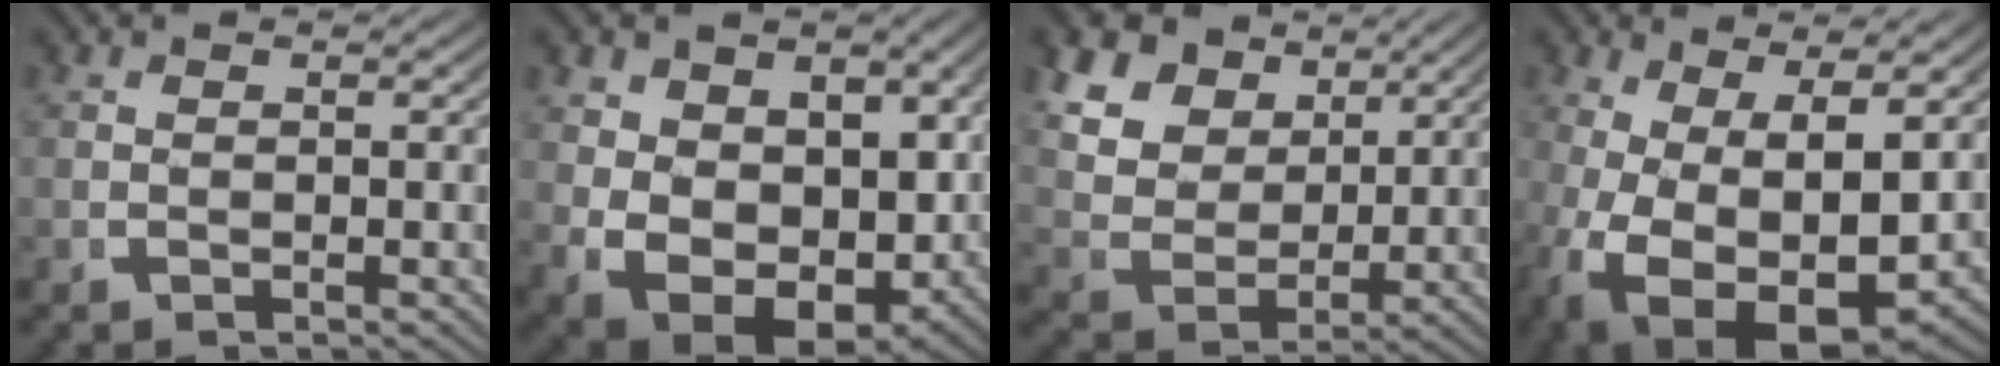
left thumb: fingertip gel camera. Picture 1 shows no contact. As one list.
[{"total": 11.6, "force": [-1.9, 8.3, 7.8], "torque": [-0.191, -0.079, 0.004]}, {"total": 12.0, "force": [3.7, 9.2, 6.7], "torque": [-0.158, -0.013, 0.058]}, {"total": 9.4, "force": [-1.4, 4.9, 7.9], "torque": [-0.166, -0.047, 0.007]}]